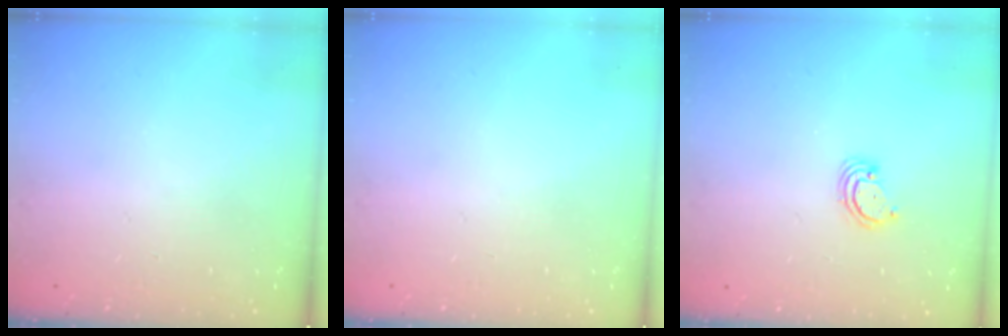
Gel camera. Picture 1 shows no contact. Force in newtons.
{"total": 0.0}
{"total": 3.0, "press": 3.0, "slide": 0.3}